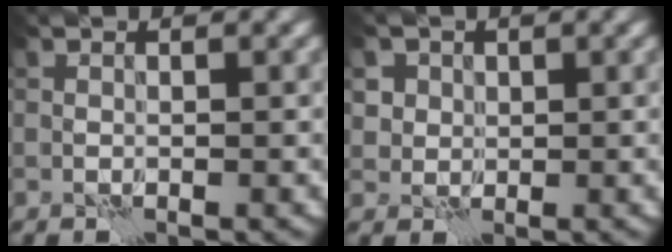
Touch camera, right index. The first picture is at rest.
{"total": 3.0, "force": [1.1, 2.7, 0.9], "torque": [-0.024, 0.001, 0.015]}